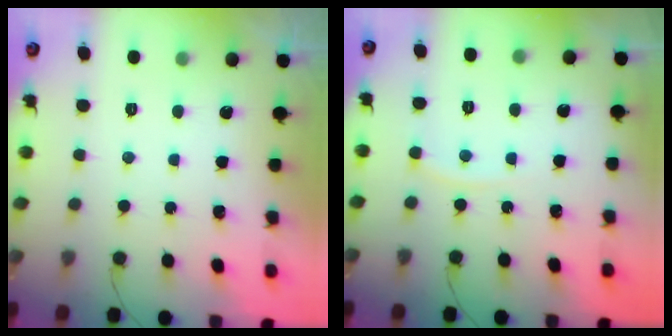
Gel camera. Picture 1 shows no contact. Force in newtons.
{"total": 3.1, "press": 3.1, "slide": 0.3}